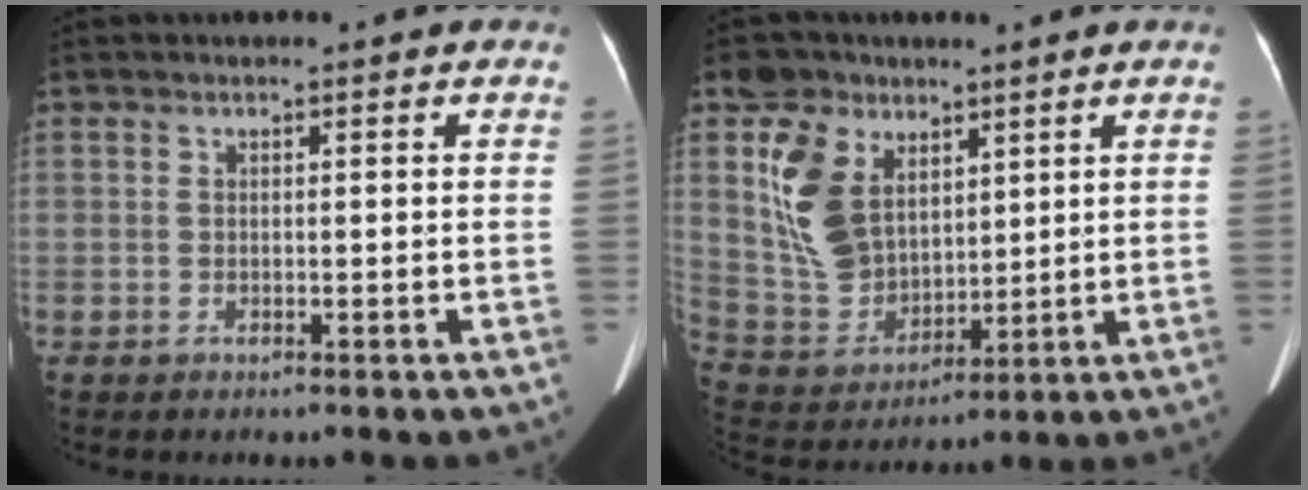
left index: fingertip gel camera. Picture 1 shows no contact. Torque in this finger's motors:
{"motor_torque": [1.07, -1.07, 0.24, 0.05]}